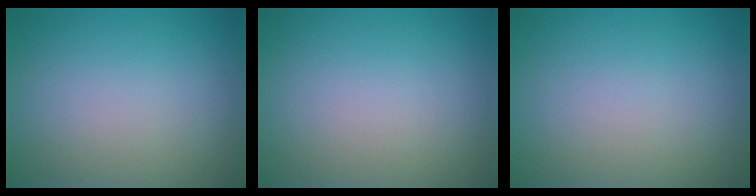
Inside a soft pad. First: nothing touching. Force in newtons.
{"total": 0.0}
{"total": 0.0}